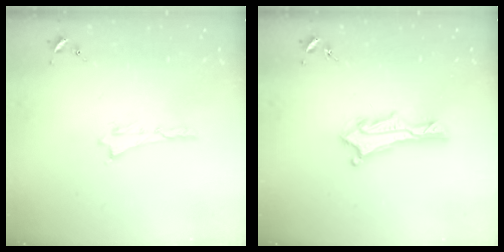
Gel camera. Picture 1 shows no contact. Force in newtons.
{"total": 3.0, "press": 3.0, "slide": 0.2}